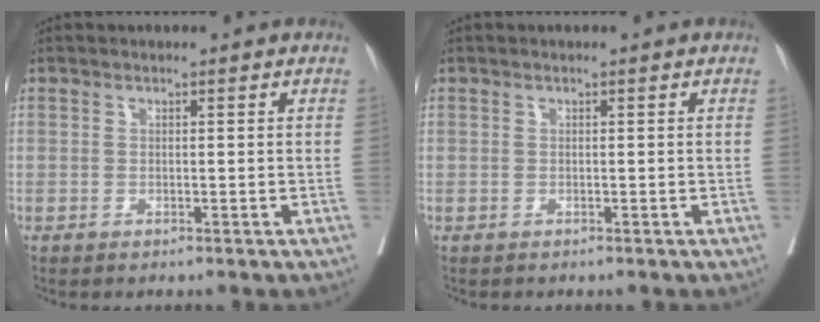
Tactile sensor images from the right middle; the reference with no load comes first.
{"total": 0.0}